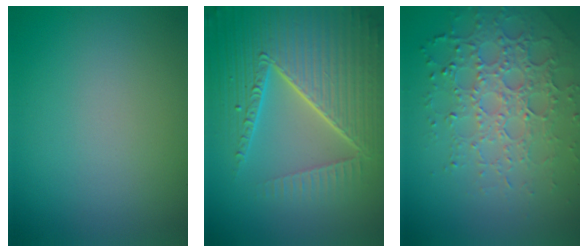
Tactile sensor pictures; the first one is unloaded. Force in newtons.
{"total": 8.6, "press": 6.0, "slide": 6.2}
{"total": 4.9, "press": 4.3, "slide": 2.4}